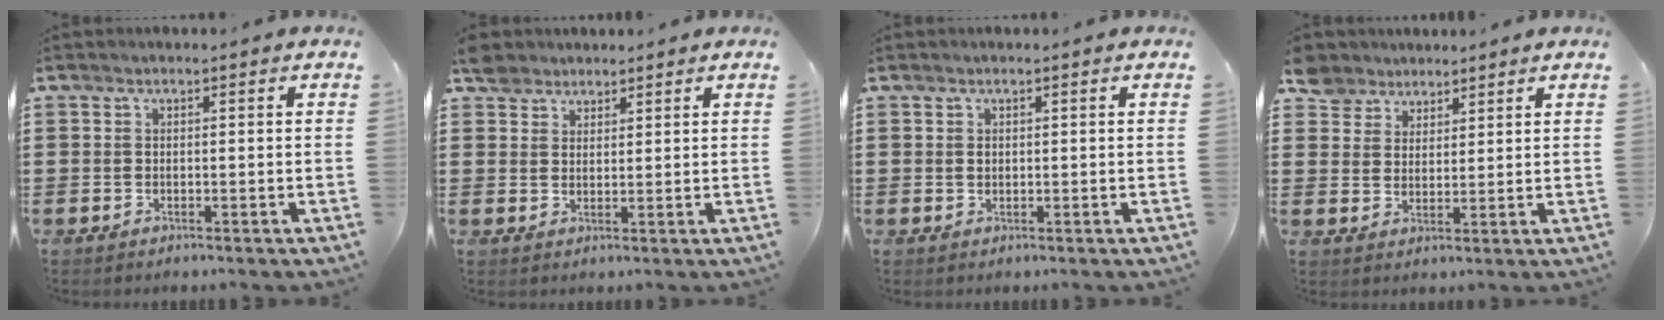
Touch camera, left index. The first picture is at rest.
{"total": 3.4, "force": [2.9, 1.9, 0.3], "torque": [-0.011, 0.006, 0.054]}
{"total": 0.7, "force": [0.2, 0.4, 0.4], "torque": [-0.010, 0.002, 0.004]}
{"total": 4.4, "force": [3.7, 2.4, 0.0], "torque": [-0.021, -0.002, 0.070]}